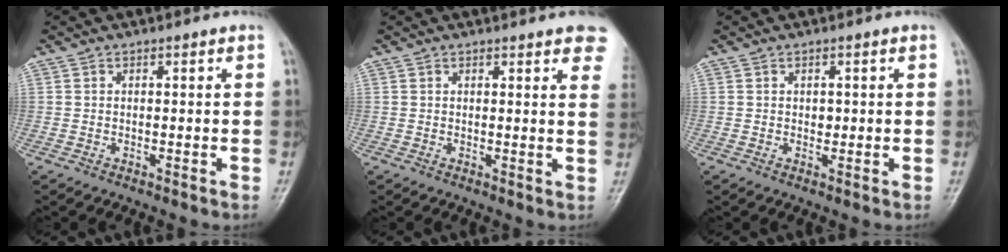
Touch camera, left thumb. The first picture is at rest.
{"total": 8.7, "force": [6.1, 2.1, 5.8], "torque": [-0.044, -0.015, 0.059]}
{"total": 1.1, "force": [0.1, 0.9, 0.7], "torque": [0.000, 0.002, 0.003]}